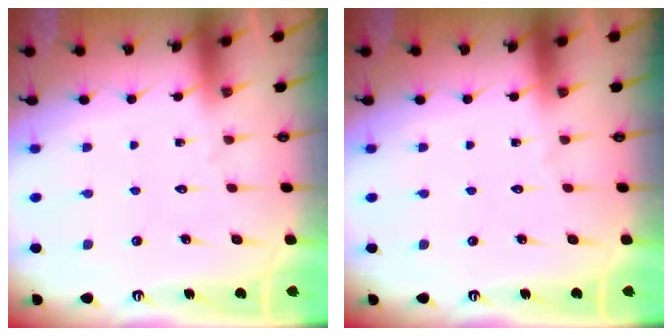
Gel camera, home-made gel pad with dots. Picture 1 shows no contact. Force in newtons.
{"total": 0.0}